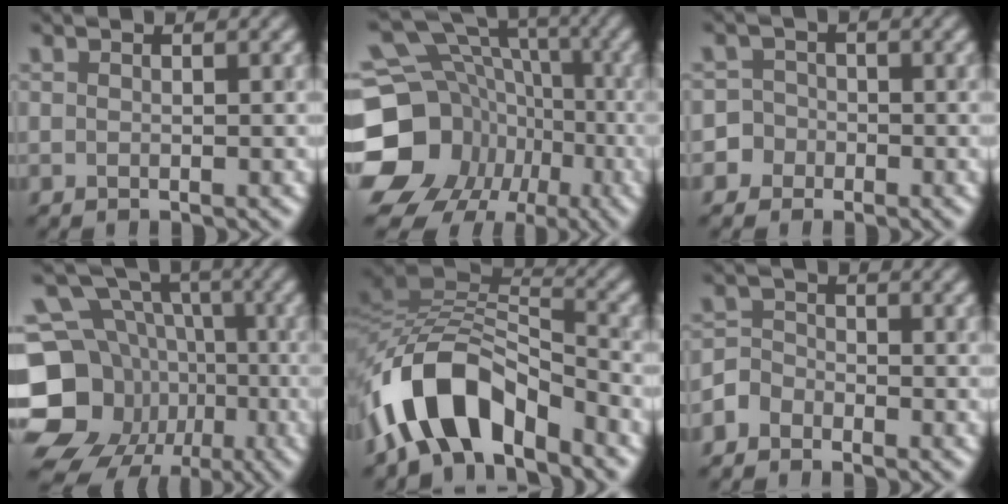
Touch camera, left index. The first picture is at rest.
{"total": 19.1, "force": [-4.0, 16.8, 8.1], "torque": [-0.175, -0.001, -0.082]}
{"total": 4.0, "force": [-2.0, 3.5, 0.1], "torque": [0.025, 0.005, -0.052]}
{"total": 17.1, "force": [-5.3, 14.7, 7.0], "torque": [-0.165, -0.014, -0.097]}
{"total": 9.3, "force": [-5.7, 4.4, 5.9], "torque": [-0.100, 0.015, -0.112]}
{"total": 1.9, "force": [-1.4, 1.3, 0.3], "torque": [-0.001, 0.010, -0.037]}